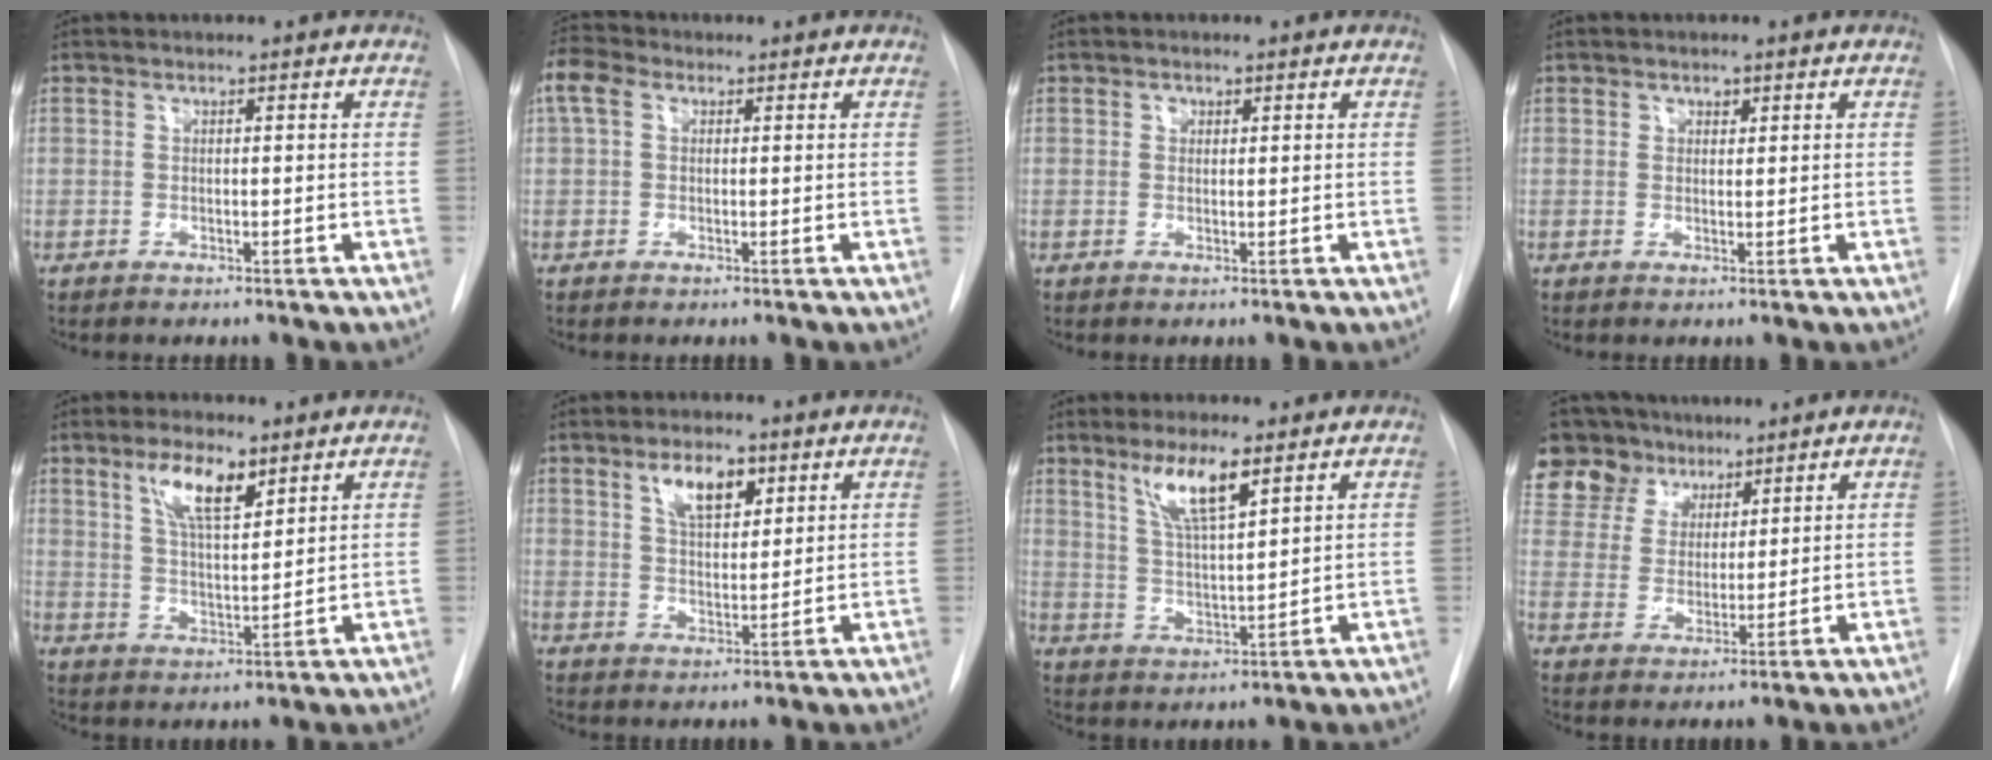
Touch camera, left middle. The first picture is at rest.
{"total": 4.8, "force": [1.8, 3.2, 3.0], "torque": [-0.080, 0.033, 0.035]}
{"total": 1.0, "force": [0.5, 0.8, 0.3], "torque": [-0.003, -0.001, 0.006]}
{"total": 1.2, "force": [0.7, 0.8, 0.5], "torque": [-0.005, -0.002, 0.010]}
{"total": 7.6, "force": [4.5, 2.1, 5.7], "torque": [-0.111, 0.002, 0.083]}
{"total": 6.3, "force": [3.4, 2.7, 4.6], "torque": [-0.085, 0.005, 0.061]}
{"total": 7.6, "force": [4.6, 0.9, 6.0], "torque": [-0.119, -0.006, 0.089]}
{"total": 15.1, "force": [11.0, 9.4, 4.1], "torque": [-0.099, 0.046, 0.204]}